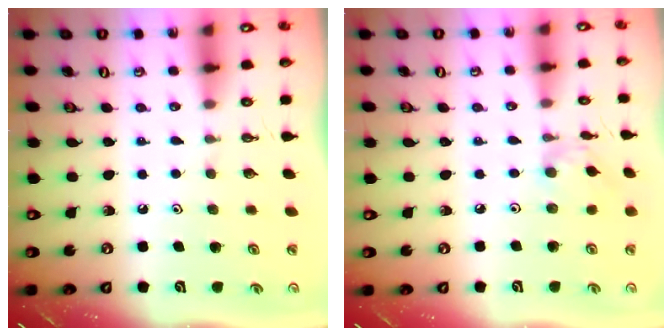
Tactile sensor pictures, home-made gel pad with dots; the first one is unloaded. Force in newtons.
{"total": 2.7, "press": 2.7, "slide": 0.3}